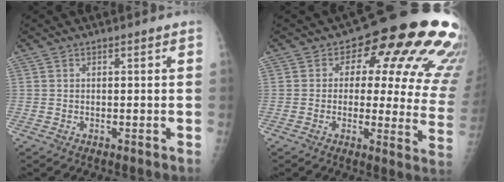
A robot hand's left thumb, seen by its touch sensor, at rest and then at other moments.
{"total": 21.3, "force": [9.3, 10.4, 16.1], "torque": [-0.146, -0.027, 0.096]}